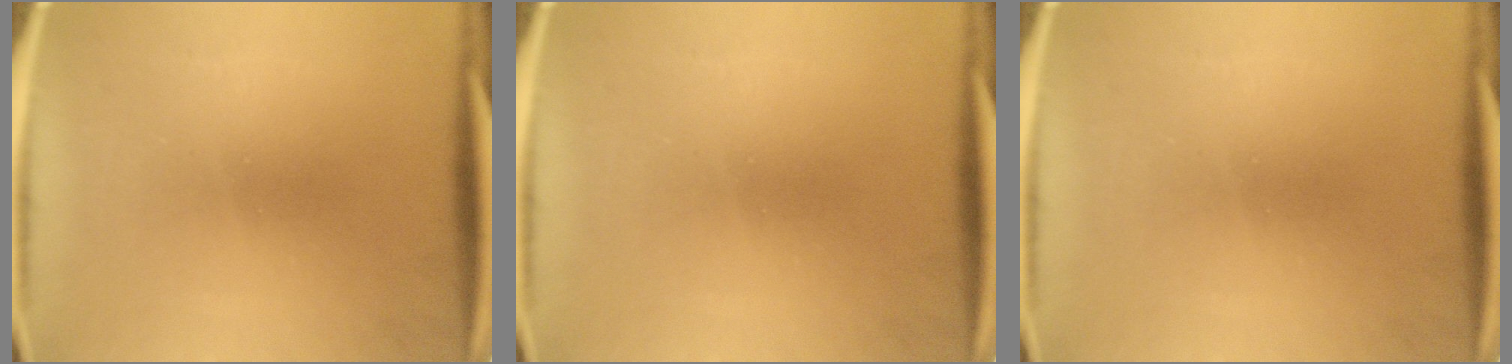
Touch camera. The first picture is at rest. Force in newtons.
{"total": 0.0}
{"total": 0.0}